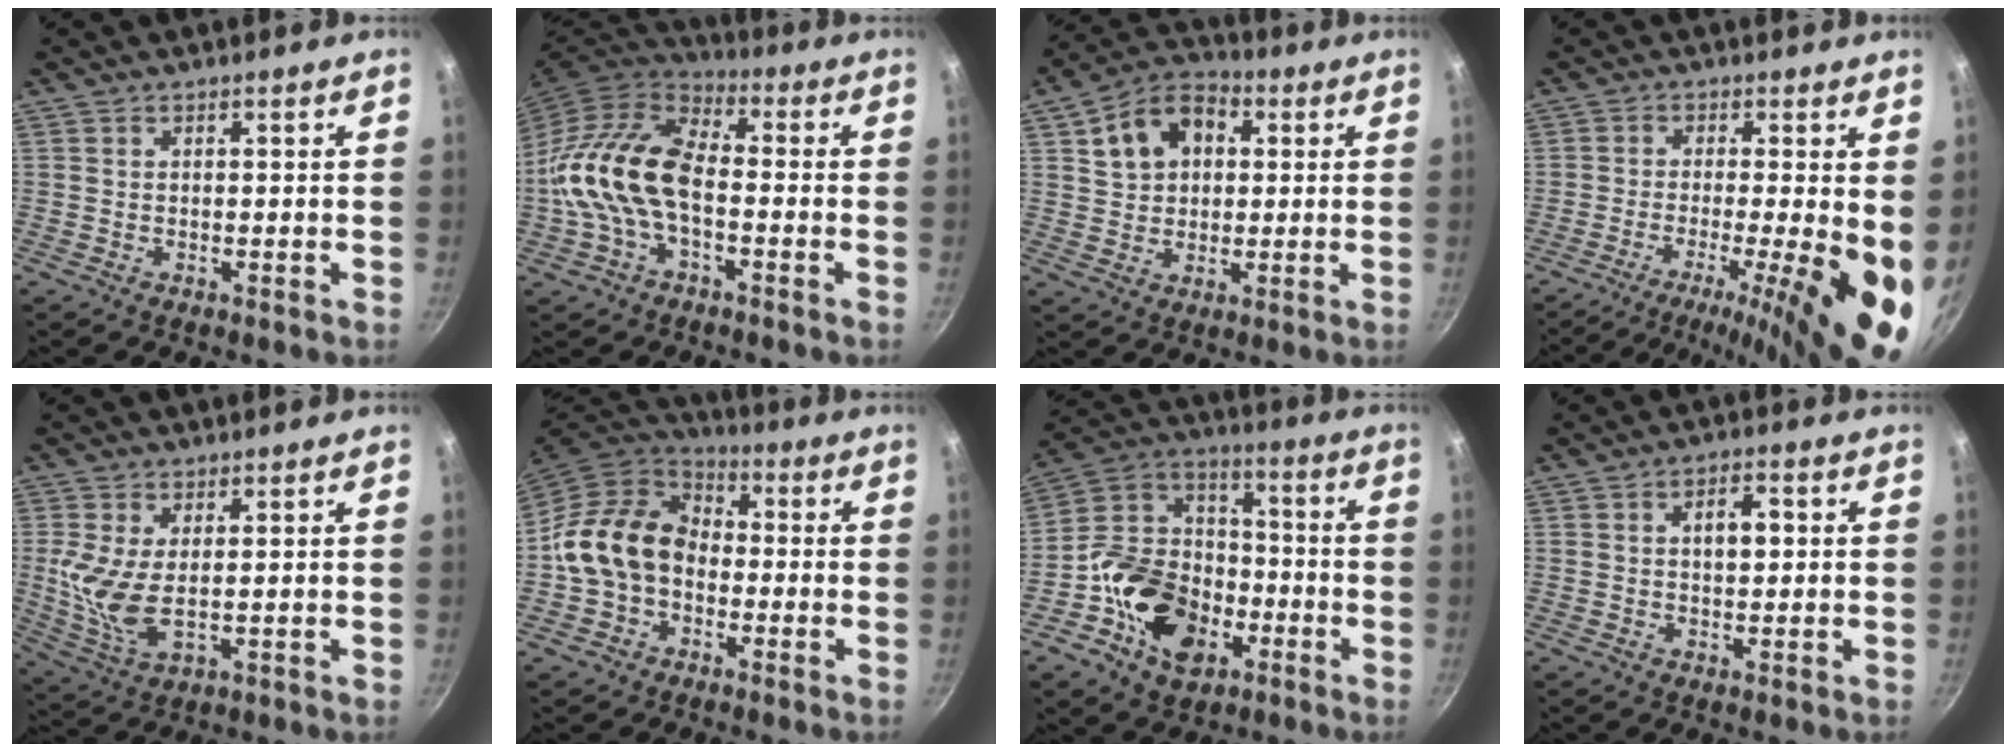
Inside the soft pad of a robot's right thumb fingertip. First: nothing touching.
{"total": 16.1, "force": [-2.4, 9.4, 12.8], "torque": [-0.230, 0.038, -0.057]}
{"total": 11.6, "force": [3.4, 8.6, 7.0], "torque": [-0.096, 0.019, 0.045]}
{"total": 12.3, "force": [-3.0, 2.0, 11.7], "torque": [-0.174, -0.004, -0.049]}
{"total": 8.3, "force": [1.3, 4.0, 7.2], "torque": [-0.152, -0.014, 0.034]}
{"total": 14.3, "force": [-1.5, 11.1, 8.9], "torque": [-0.124, 0.036, -0.044]}
{"total": 18.8, "force": [-7.1, 13.7, 10.7], "torque": [-0.166, 0.049, -0.136]}
{"total": 4.8, "force": [0.8, 2.5, 4.0], "torque": [-0.047, 0.008, 0.010]}